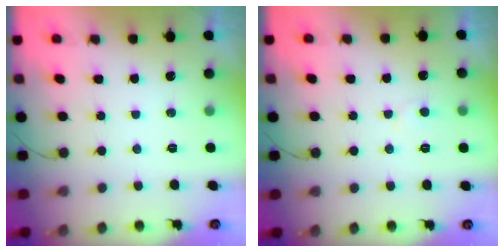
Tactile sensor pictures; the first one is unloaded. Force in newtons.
{"total": 3.6, "press": 3.6, "slide": 0.3}